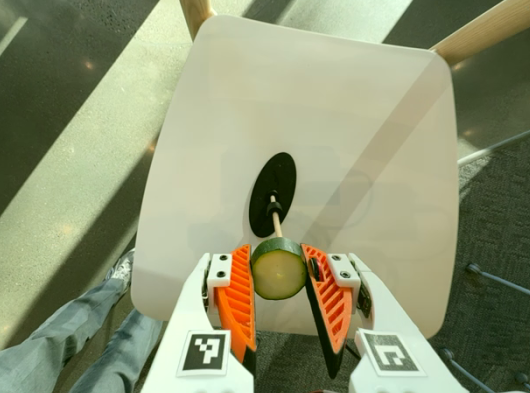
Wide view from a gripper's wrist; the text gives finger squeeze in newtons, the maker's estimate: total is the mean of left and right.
{"total": 10.9, "left": 11.2, "right": 10.6}